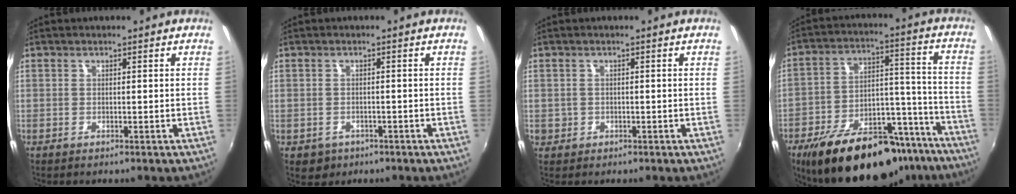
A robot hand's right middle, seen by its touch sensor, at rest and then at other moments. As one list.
[{"total": 3.3, "force": [-1.4, 2.7, 1.2], "torque": [-0.031, -0.006, -0.015]}, {"total": 2.3, "force": [-0.4, 2.2, 0.6], "torque": [-0.014, -0.003, -0.005]}, {"total": 26.6, "force": [-19.9, 10.9, 13.8], "torque": [-0.235, 0.021, -0.268]}]